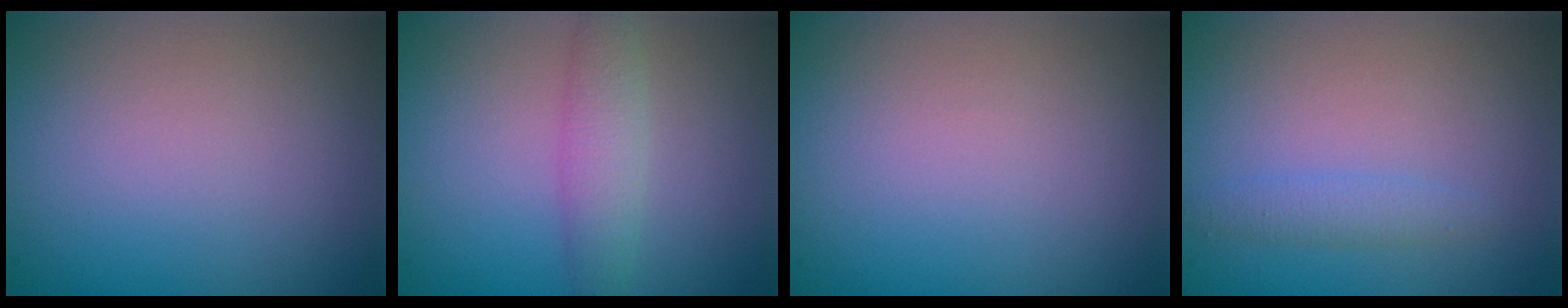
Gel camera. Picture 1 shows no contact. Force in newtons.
{"total": 2.4, "press": 2.4, "slide": 0.1}
{"total": 0.0}
{"total": 1.5, "press": 1.4, "slide": 0.1}